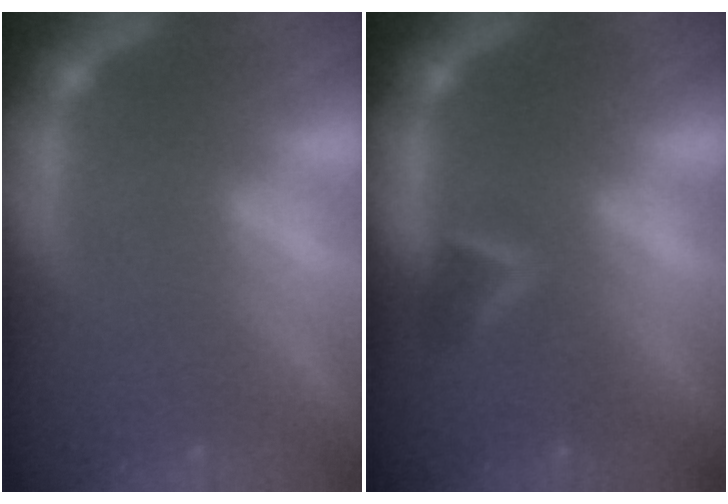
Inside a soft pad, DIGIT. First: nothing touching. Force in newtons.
{"total": 2.4}